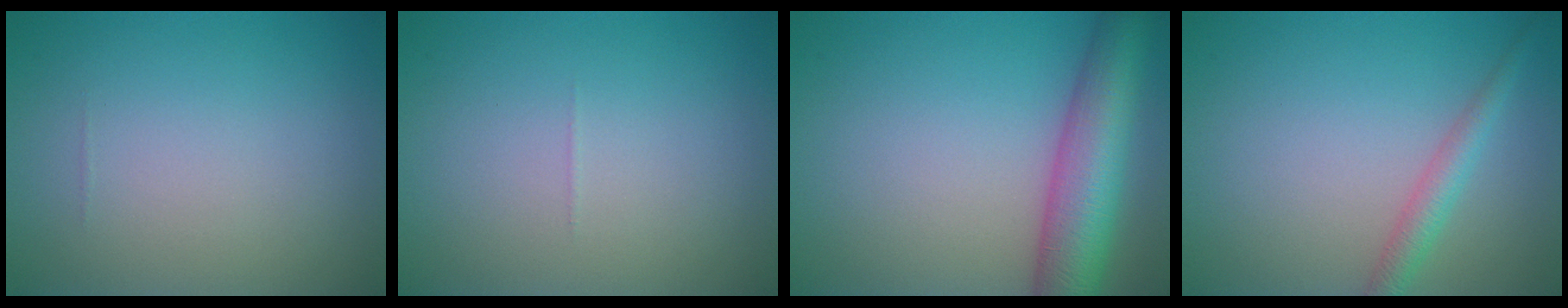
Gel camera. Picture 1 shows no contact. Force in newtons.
{"total": 0.0}
{"total": 8.2, "press": 8.2, "slide": 0.4}
{"total": 2.2, "press": 2.2, "slide": 0.1}